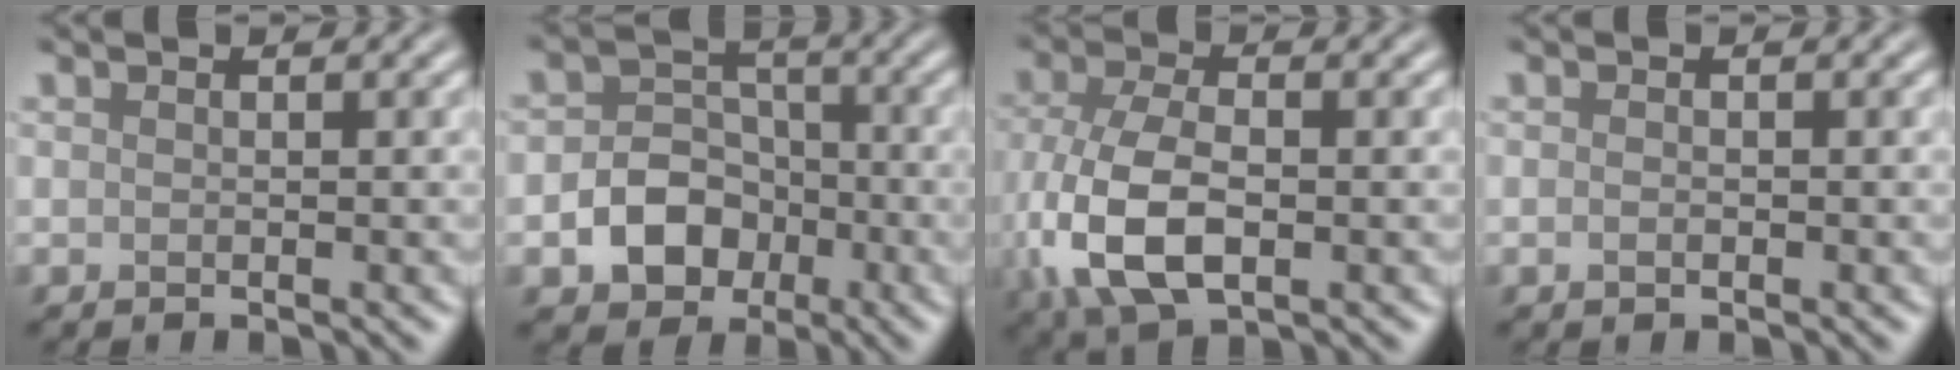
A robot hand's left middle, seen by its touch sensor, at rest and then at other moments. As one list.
[{"total": 5.3, "force": [-1.9, 4.3, 2.6], "torque": [-0.021, -0.002, -0.044]}, {"total": 8.1, "force": [-1.8, 4.4, 6.5], "torque": [-0.155, -0.010, -0.035]}, {"total": 0.6, "force": [-0.2, 0.4, 0.4], "torque": [-0.009, -0.001, -0.004]}]